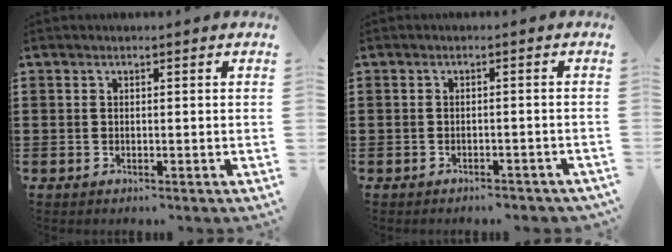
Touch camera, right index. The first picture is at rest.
{"total": 1.4, "force": [-1.4, 0.3, 0.2], "torque": [-0.009, -0.002, -0.029]}